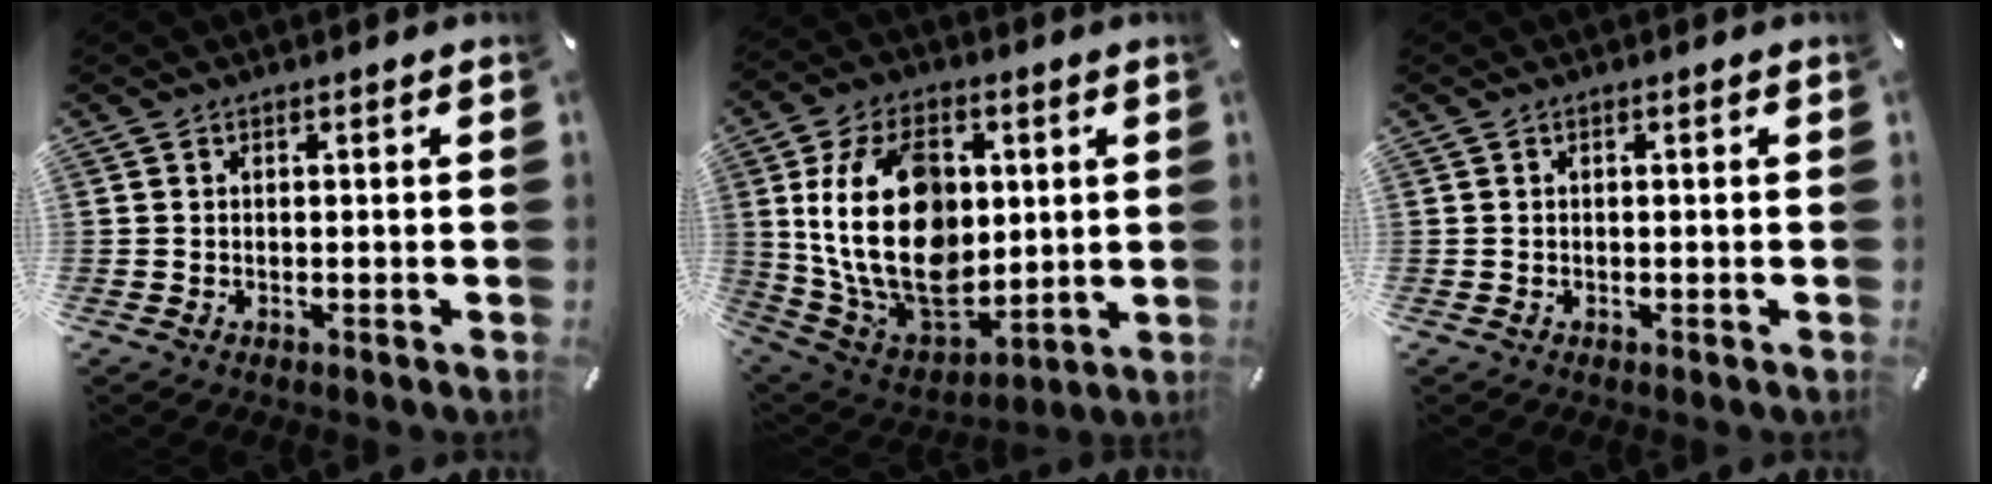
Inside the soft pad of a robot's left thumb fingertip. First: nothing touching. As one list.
[{"total": 23.4, "force": [2.3, 16.0, 16.9], "torque": [-0.333, -0.014, 0.043]}, {"total": 0.0}]